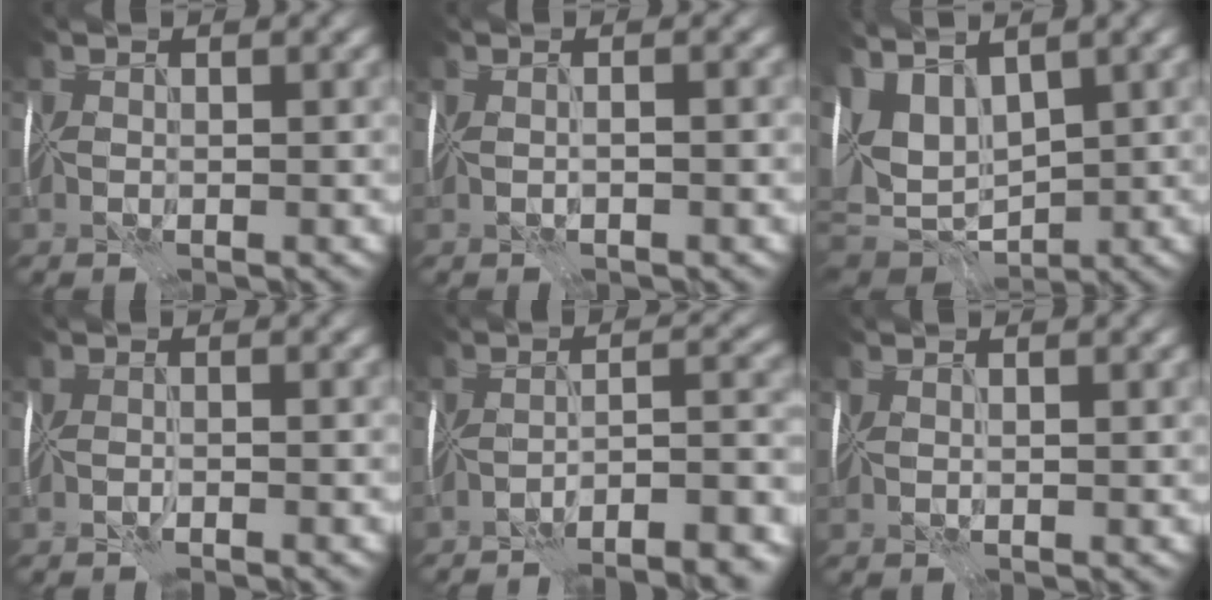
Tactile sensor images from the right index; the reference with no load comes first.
{"total": 1.0, "force": [-0.5, -0.4, 0.7], "torque": [-0.009, 0.001, -0.004]}
{"total": 7.5, "force": [1.8, 4.2, 5.9], "torque": [-0.114, 0.003, 0.043]}
{"total": 1.5, "force": [-1.4, -0.5, 0.1], "torque": [-0.001, -0.004, -0.024]}
{"total": 10.3, "force": [-9.1, 1.3, 4.8], "torque": [-0.047, 0.007, -0.104]}
{"total": 0.5, "force": [0.3, -0.5, 0.0], "torque": [-0.005, 0.002, 0.009]}